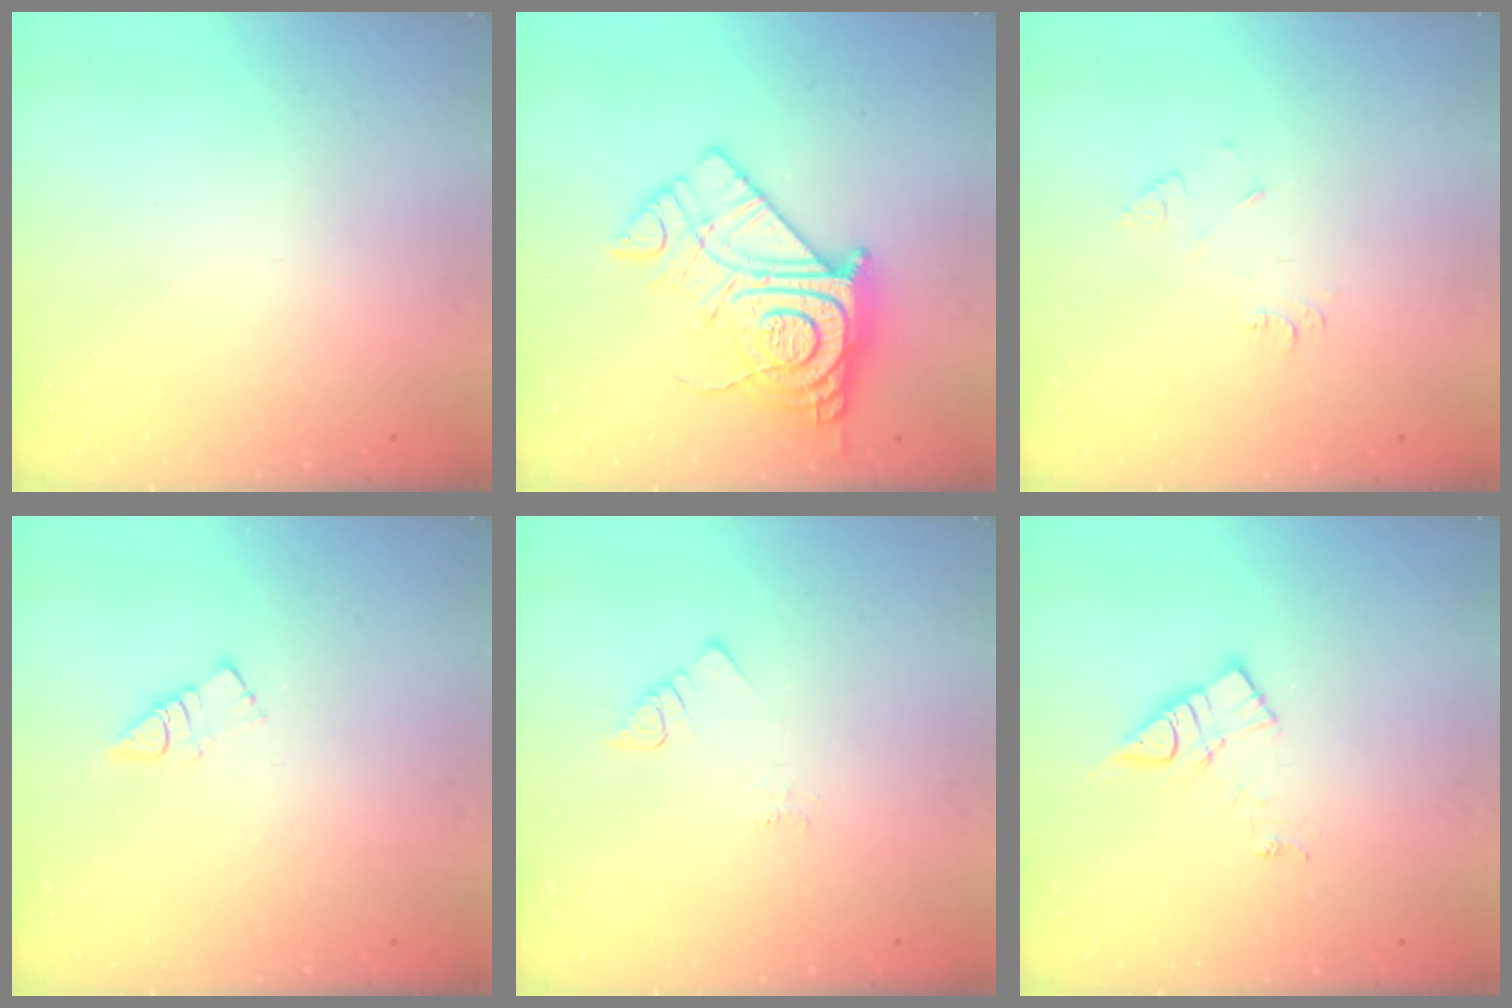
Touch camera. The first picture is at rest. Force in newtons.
{"total": 21.8, "press": 21.8, "slide": 2.0}
{"total": 4.9, "press": 4.8, "slide": 0.7}
{"total": 3.9, "press": 3.9, "slide": 0.3}
{"total": 2.3, "press": 2.3, "slide": 0.4}
{"total": 9.4, "press": 9.4, "slide": 0.5}